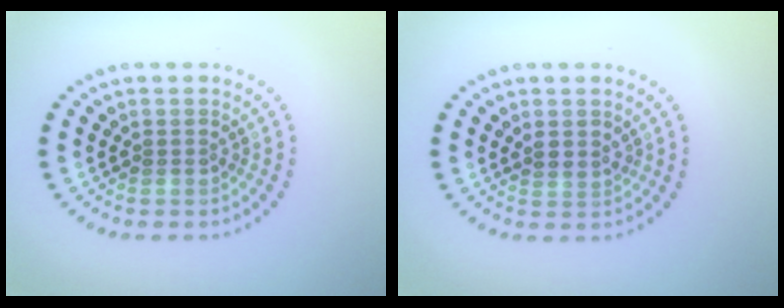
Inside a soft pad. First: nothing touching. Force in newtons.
{"total": 1.0, "press": 0.8, "slide": 0.7}